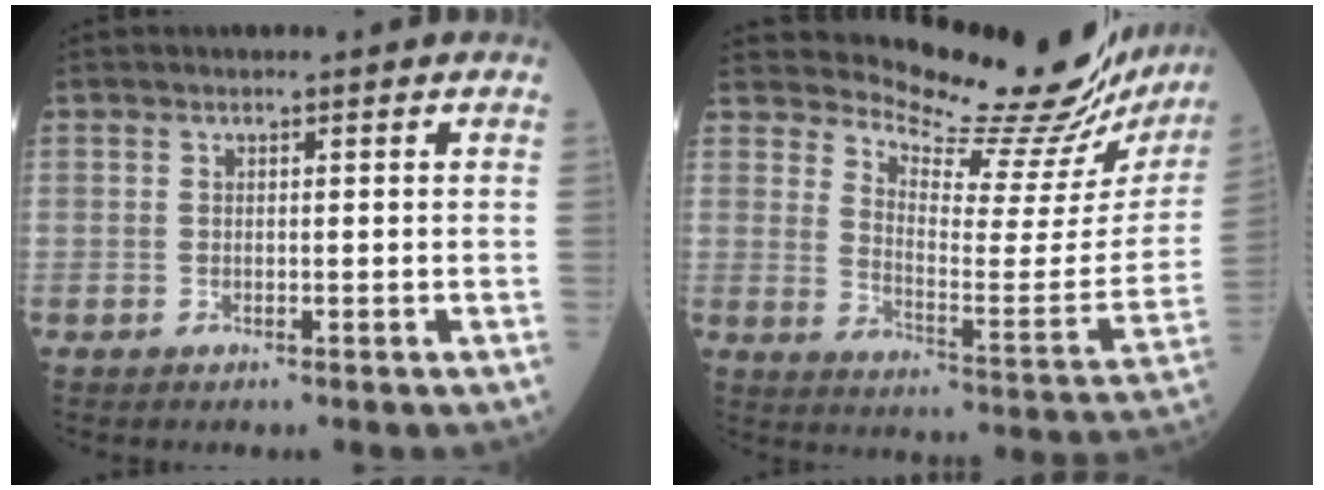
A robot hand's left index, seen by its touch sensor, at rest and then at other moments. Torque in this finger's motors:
{"motor_torque": [1.02, -1.12, 0.07, -0.01]}